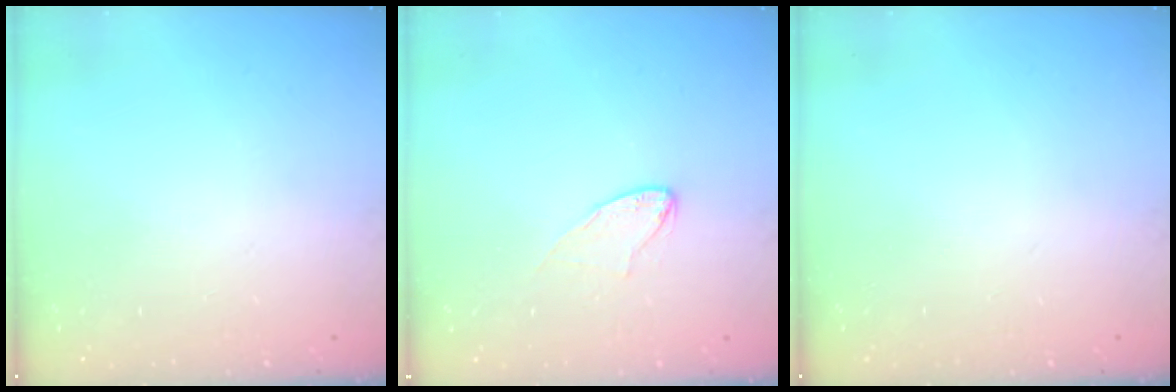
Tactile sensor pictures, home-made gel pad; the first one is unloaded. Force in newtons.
{"total": 6.5, "press": 6.5, "slide": 0.5}
{"total": 0.0}